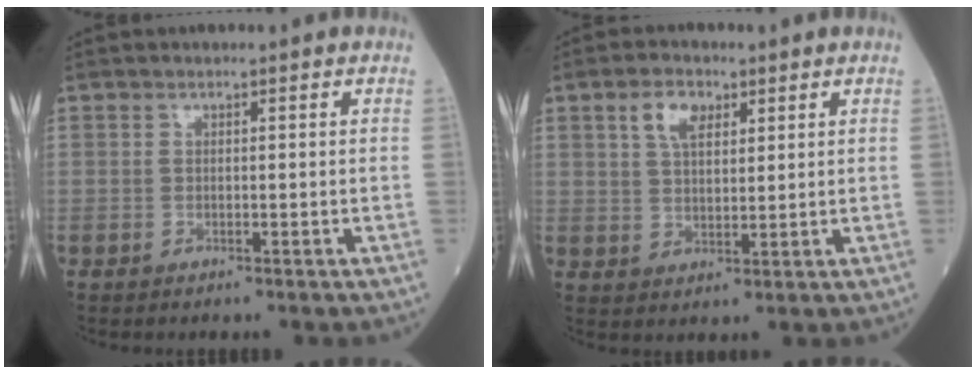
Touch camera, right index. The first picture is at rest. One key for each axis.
{"total": 5.0, "fx": 2.5, "fy": 2.7, "fz": 3.4, "tx": -0.066, "ty": 0.010, "tz": 0.048}